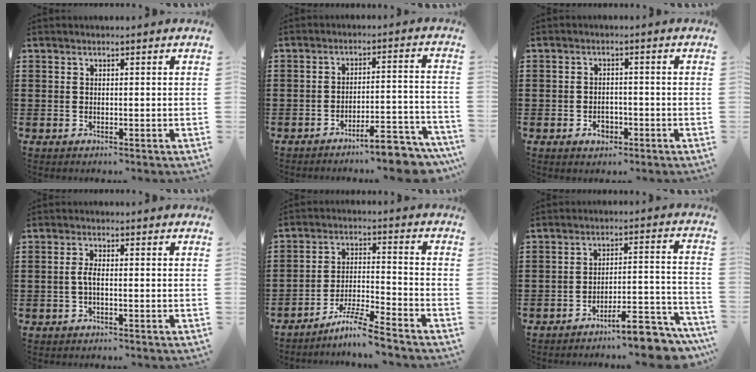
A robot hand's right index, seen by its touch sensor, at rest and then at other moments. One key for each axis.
{"total": 6.9, "fx": -6.2, "fy": 0.7, "fz": 3.1, "tx": -0.043, "ty": 0.009, "tz": -0.114}
{"total": 2.5, "fx": -1.3, "fy": 1.6, "fz": 1.5, "tx": -0.021, "ty": -0.006, "tz": -0.028}
{"total": 2.2, "fx": -0.6, "fy": 0.5, "fz": 2.1, "tx": -0.054, "ty": -0.004, "tz": -0.016}
{"total": 6.8, "fx": -6.0, "fy": -0.3, "fz": 3.2, "tx": -0.075, "ty": -0.010, "tz": -0.119}
{"total": 8.4, "fx": -7.3, "fy": 1.2, "fz": 4.0, "tx": -0.052, "ty": 0.019, "tz": -0.134}